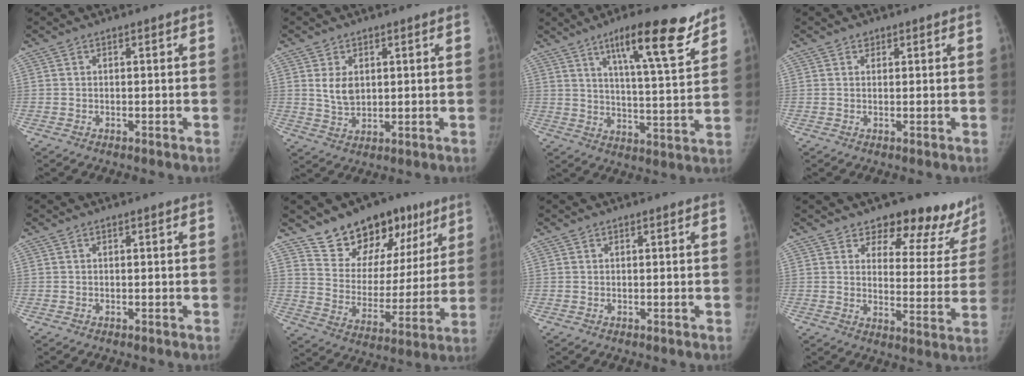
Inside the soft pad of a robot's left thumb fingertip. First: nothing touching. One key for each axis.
{"total": 4.9, "fx": 1.4, "fy": 3.4, "fz": 3.2, "tx": -0.043, "ty": -0.015, "tz": 0.034}
{"total": 15.8, "fx": 10.3, "fy": 3.2, "fz": 11.6, "tx": -0.153, "ty": -0.054, "tz": 0.161}
{"total": 1.0, "fx": 0.7, "fy": 0.7, "fz": 0.2, "tx": 0.006, "ty": -0.004, "tz": 0.008}
{"total": 0.0}
{"total": 19.5, "fx": 12.9, "fy": 11.7, "fz": 8.6, "tx": -0.067, "ty": -0.054, "tz": 0.205}
{"total": 0.0}
{"total": 20.4, "fx": 16.8, "fy": 8.3, "fz": 8.2, "tx": -0.053, "ty": -0.115, "tz": 0.214}